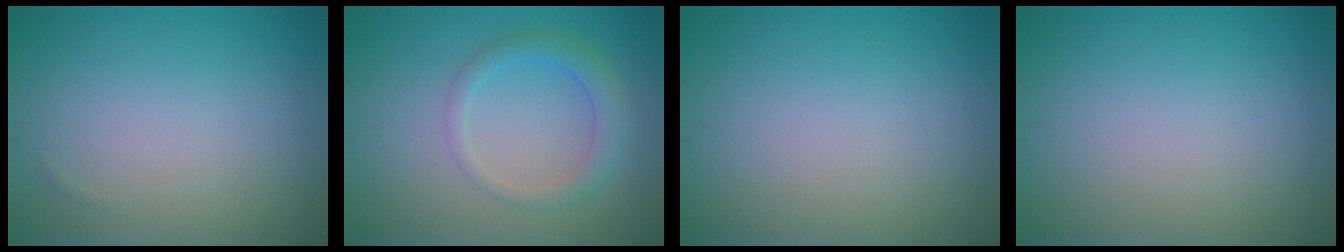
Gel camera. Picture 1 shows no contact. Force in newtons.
{"total": 2.6, "press": 2.6, "slide": 0.0}
{"total": 0.0}
{"total": 0.0}